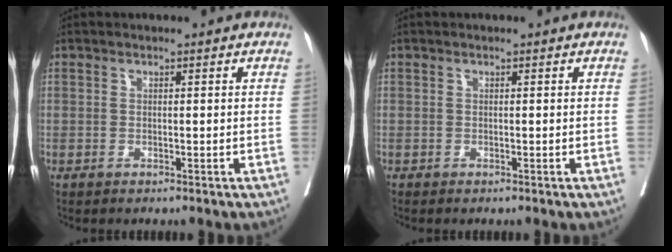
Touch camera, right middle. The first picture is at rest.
{"total": 0.0}